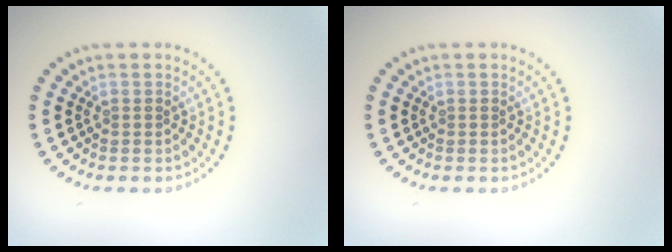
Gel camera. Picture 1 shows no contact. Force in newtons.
{"total": 0.0}